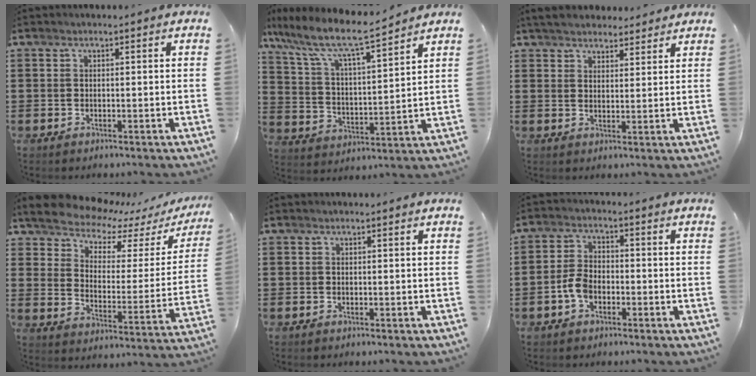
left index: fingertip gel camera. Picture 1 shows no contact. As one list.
[{"total": 8.6, "force": [6.9, 1.1, 4.9], "torque": [-0.123, -0.037, 0.112]}, {"total": 4.2, "force": [3.9, 1.2, 0.7], "torque": [-0.027, -0.005, 0.074]}, {"total": 6.3, "force": [6.2, 1.1, 0.7], "torque": [-0.054, -0.051, 0.105]}, {"total": 0.0}, {"total": 4.2, "force": [-1.7, 2.5, 2.9], "torque": [-0.079, -0.002, -0.038]}]